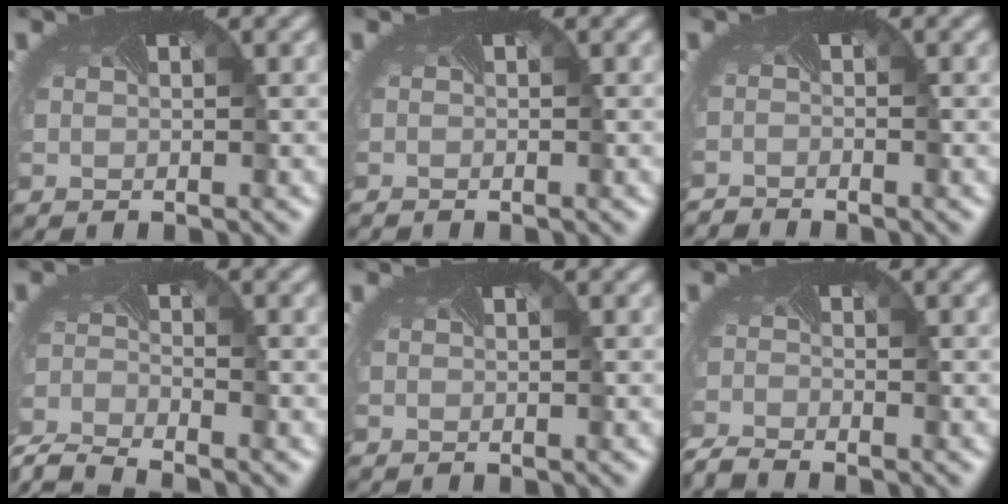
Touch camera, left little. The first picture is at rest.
{"total": 0.5, "force": [-0.4, -0.3, -0.1], "torque": [0.001, -0.003, -0.007]}
{"total": 1.8, "force": [-1.6, -0.5, -0.7], "torque": [0.002, -0.014, -0.034]}
{"total": 5.8, "force": [-5.5, 0.7, 1.5], "torque": [-0.039, -0.028, -0.111]}
{"total": 0.0}
{"total": 2.7, "force": [-2.6, -0.1, 0.2], "torque": [-0.013, -0.021, -0.058]}